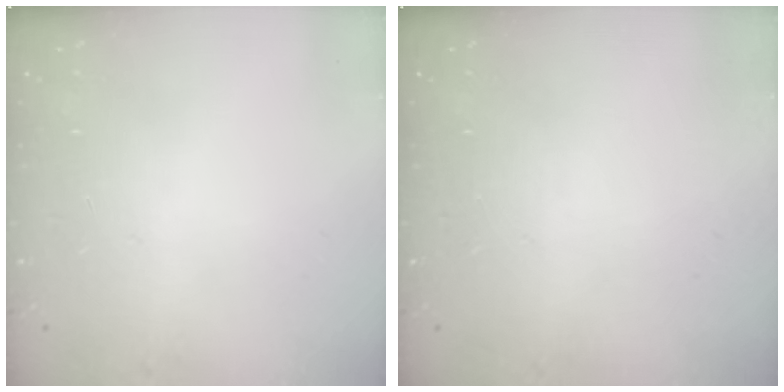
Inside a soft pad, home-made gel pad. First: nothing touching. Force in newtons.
{"total": 0.0}